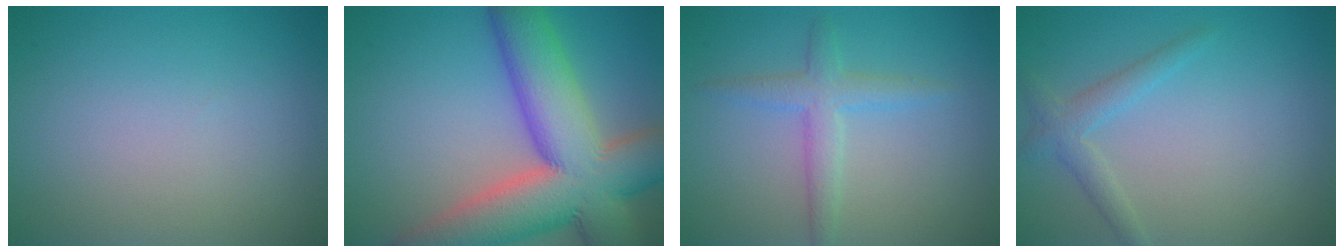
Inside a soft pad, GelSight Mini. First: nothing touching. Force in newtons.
{"total": 14.1, "press": 14.1, "slide": 0.9}
{"total": 2.8, "press": 2.8, "slide": 0.1}
{"total": 2.0, "press": 2.0, "slide": 0.2}